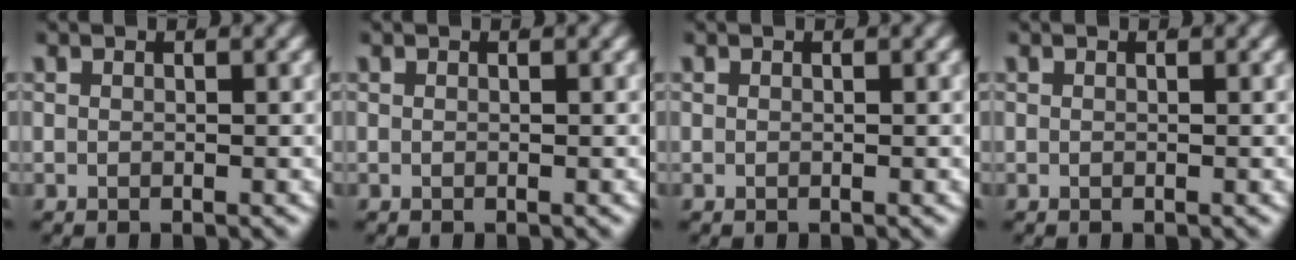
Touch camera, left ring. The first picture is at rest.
{"total": 0.0}
{"total": 0.0}
{"total": 0.0}